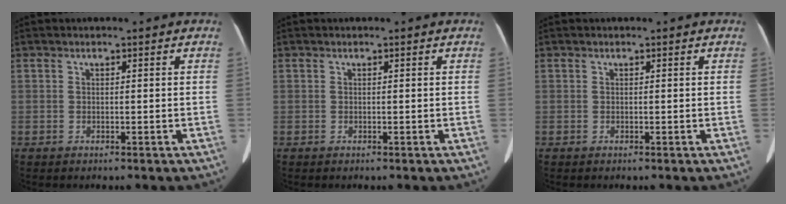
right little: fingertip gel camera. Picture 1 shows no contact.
{"total": 0.0}
{"total": 0.0}